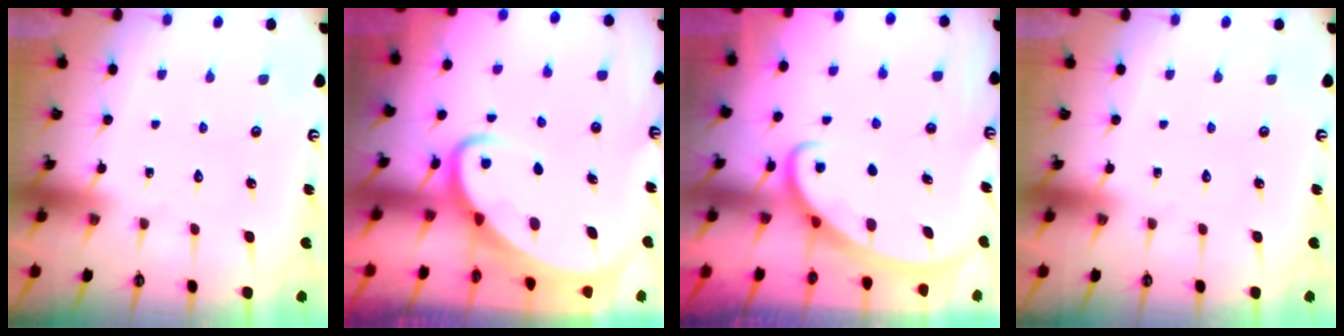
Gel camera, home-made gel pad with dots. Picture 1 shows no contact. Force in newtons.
{"total": 4.1, "press": 4.0, "slide": 0.4}
{"total": 2.3, "press": 2.3, "slide": 0.3}
{"total": 0.0}